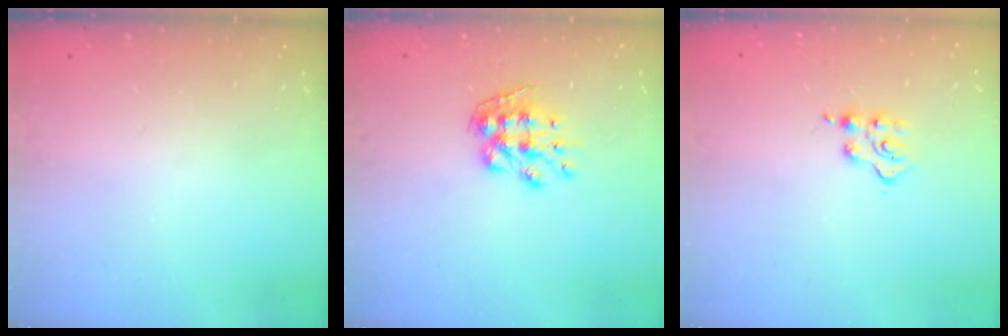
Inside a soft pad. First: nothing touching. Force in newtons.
{"total": 8.4, "press": 8.3, "slide": 0.4}
{"total": 4.7, "press": 4.7, "slide": 0.5}